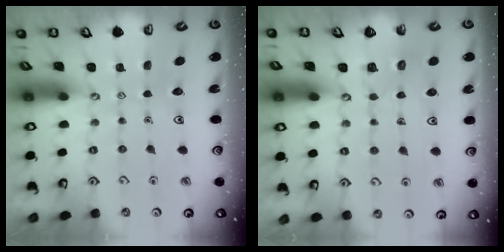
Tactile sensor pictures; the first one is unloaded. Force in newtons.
{"total": 2.5, "press": 2.5, "slide": 0.1}